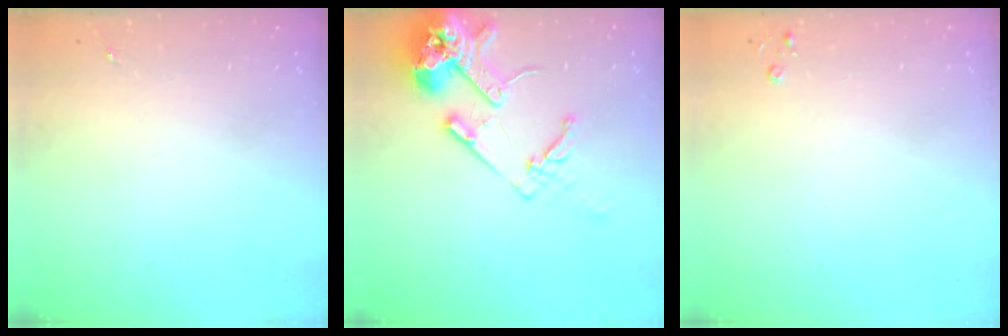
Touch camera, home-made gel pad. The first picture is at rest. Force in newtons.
{"total": 17.0, "press": 16.8, "slide": 2.4}
{"total": 2.6, "press": 2.6, "slide": 0.3}